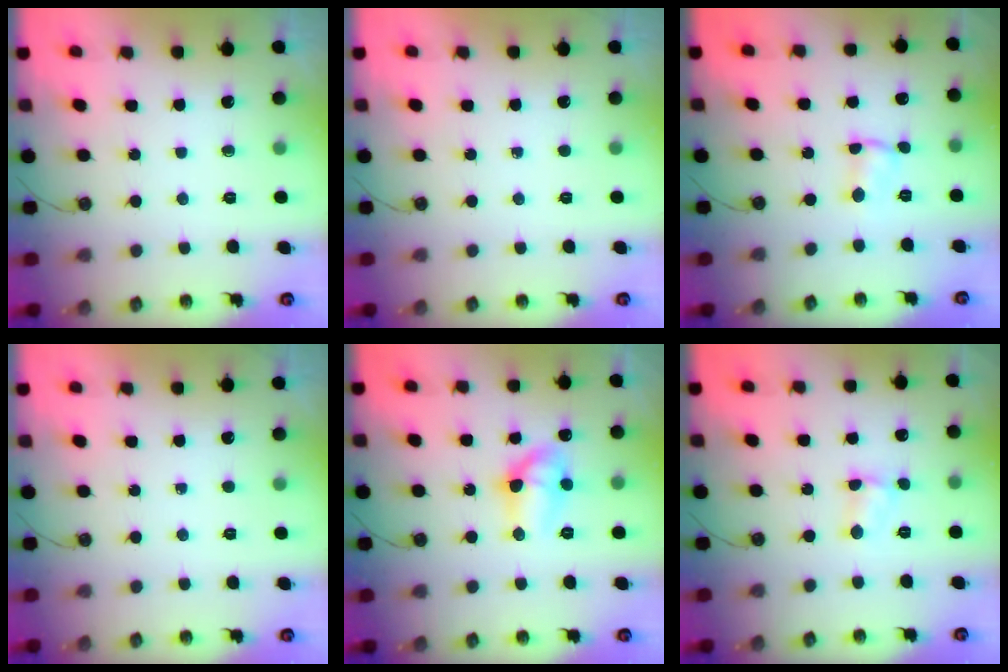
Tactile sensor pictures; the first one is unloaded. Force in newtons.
{"total": 0.0}
{"total": 1.3, "press": 1.2, "slide": 0.4}
{"total": 0.0}
{"total": 10.7, "press": 10.7, "slide": 0.7}
{"total": 4.4, "press": 4.4, "slide": 0.4}